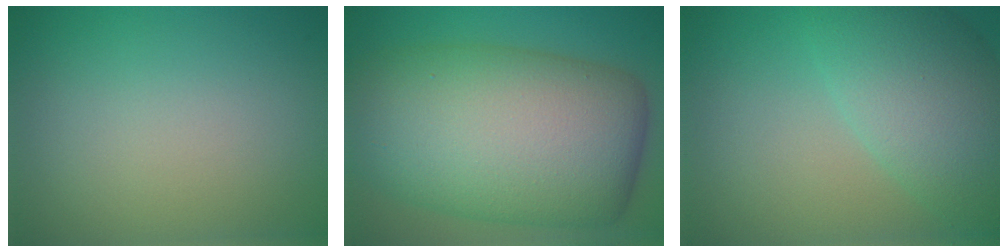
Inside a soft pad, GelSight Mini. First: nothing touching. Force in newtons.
{"total": 15.7, "press": 15.7, "slide": 0.2}
{"total": 7.4, "press": 7.4, "slide": 0.1}